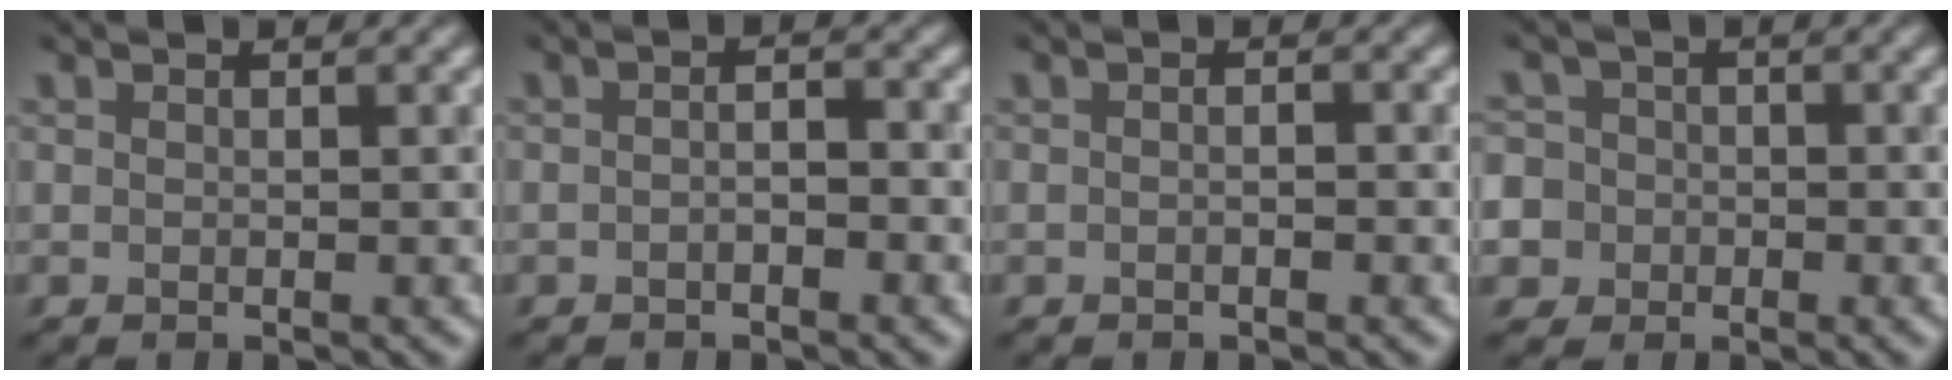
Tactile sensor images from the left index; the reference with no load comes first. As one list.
[{"total": 1.4, "force": [-0.7, 0.4, 1.1], "torque": [-0.021, 0.001, -0.015]}, {"total": 0.7, "force": [-0.3, 0.2, 0.6], "torque": [-0.013, -0.002, -0.009]}, {"total": 7.7, "force": [-2.4, 7.1, 1.8], "torque": [-0.048, 0.001, -0.081]}]